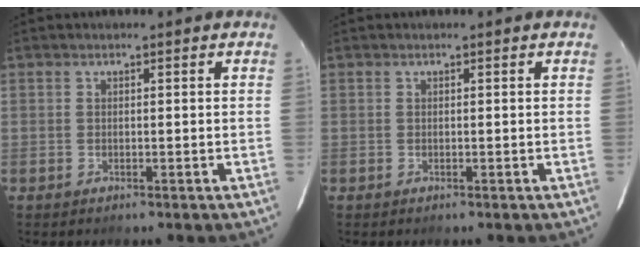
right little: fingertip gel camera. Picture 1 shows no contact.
{"total": 0.0}